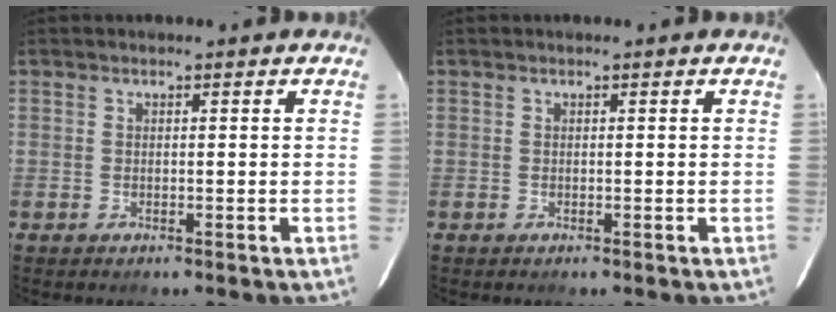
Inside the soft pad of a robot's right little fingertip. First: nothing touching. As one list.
[{"total": 0.0}]